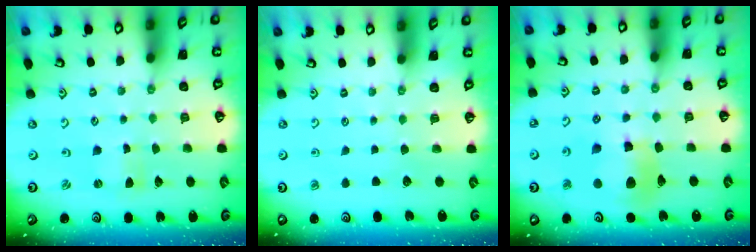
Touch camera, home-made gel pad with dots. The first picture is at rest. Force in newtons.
{"total": 0.0}
{"total": 12.8, "press": 12.7, "slide": 1.5}